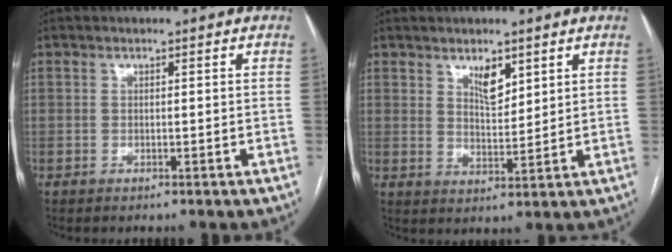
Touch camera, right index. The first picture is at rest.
{"total": 4.3, "force": [2.7, 1.6, 2.9], "torque": [-0.053, -0.005, 0.052]}